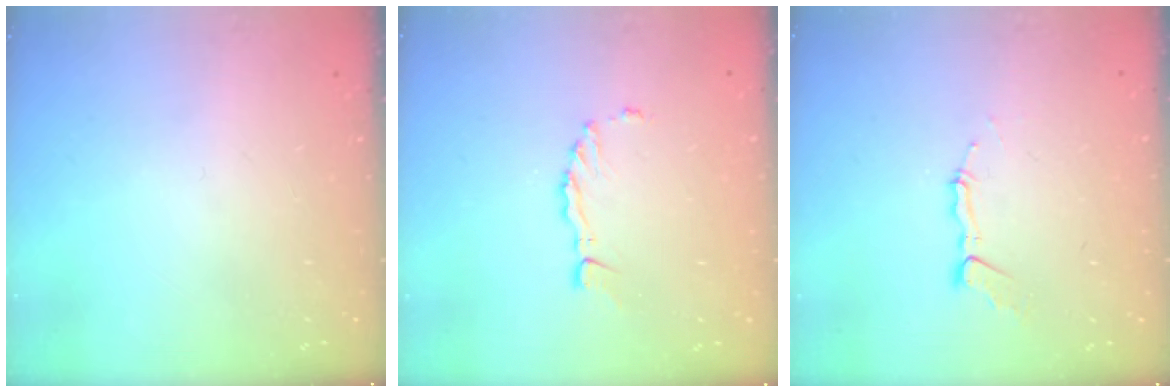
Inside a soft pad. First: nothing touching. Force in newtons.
{"total": 2.1, "press": 2.1, "slide": 0.2}
{"total": 5.4, "press": 5.4, "slide": 0.3}